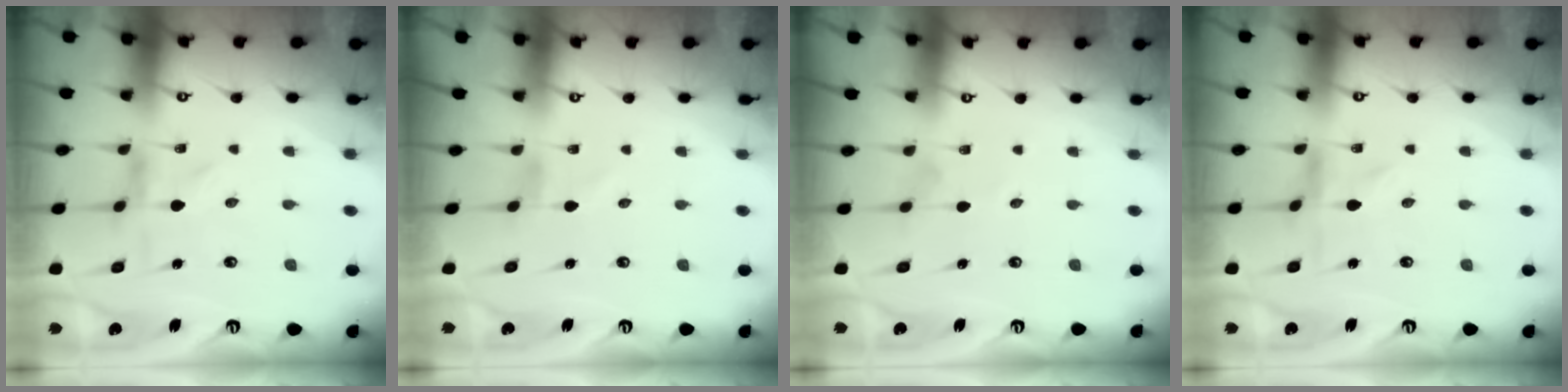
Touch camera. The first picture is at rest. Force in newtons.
{"total": 0.9, "press": 0.8, "slide": 0.1}
{"total": 0.0}
{"total": 0.0}